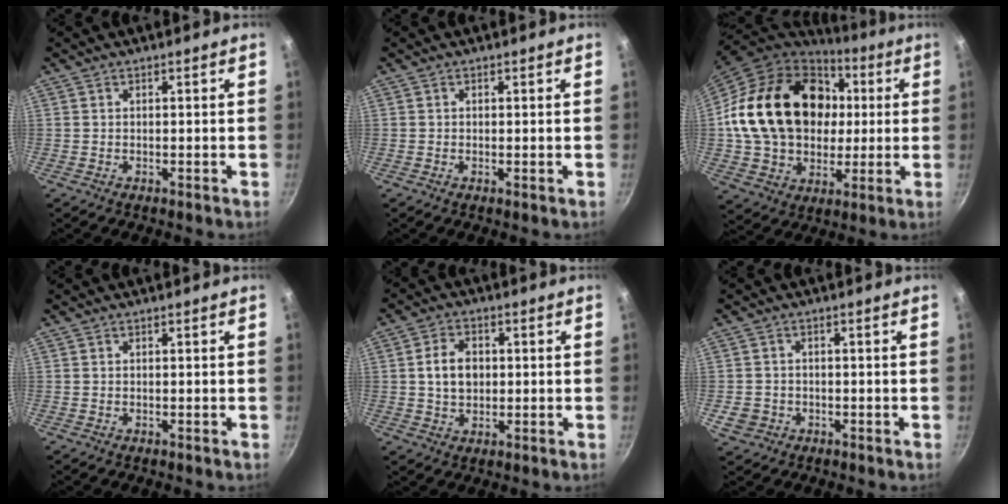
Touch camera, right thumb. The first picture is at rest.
{"total": 0.0}
{"total": 25.7, "force": [3.9, 19.5, 16.2], "torque": [-0.259, 0.024, 0.079]}
{"total": 0.0}
{"total": 6.5, "force": [0.5, 4.8, 4.3], "torque": [-0.060, 0.008, 0.007]}
{"total": 3.9, "force": [-1.2, 3.4, 1.4], "torque": [-0.020, 0.010, -0.013]}